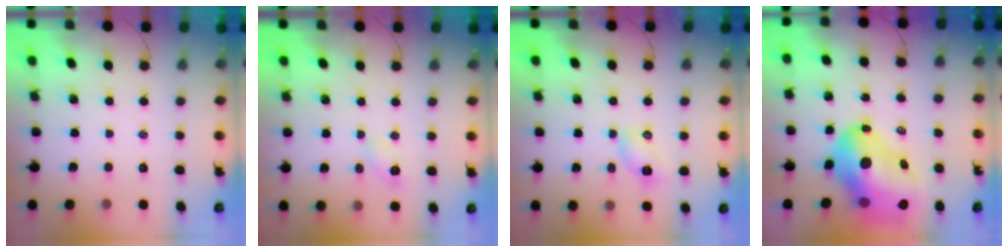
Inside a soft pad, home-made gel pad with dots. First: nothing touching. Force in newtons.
{"total": 4.3, "press": 4.1, "slide": 1.3}
{"total": 4.2, "press": 4.0, "slide": 1.3}
{"total": 18.4, "press": 17.6, "slide": 5.2}